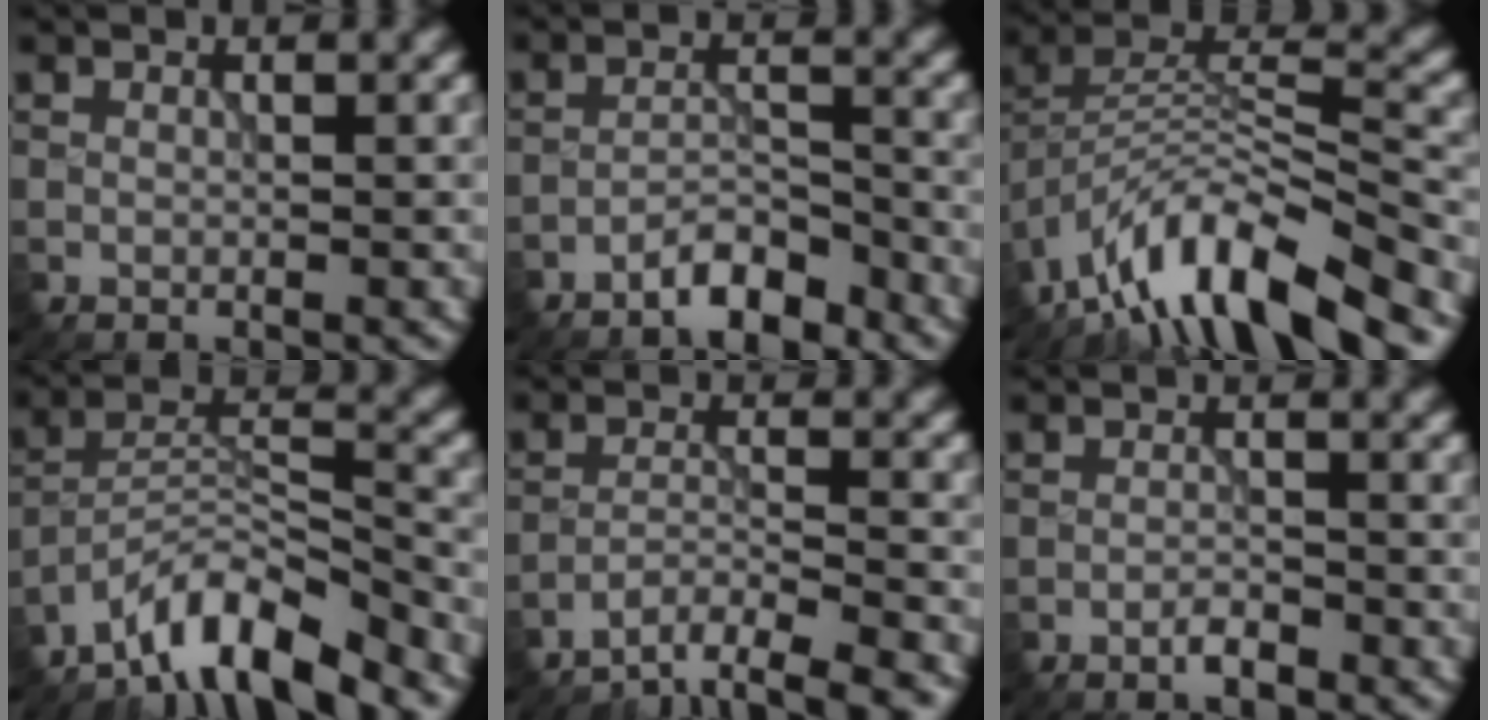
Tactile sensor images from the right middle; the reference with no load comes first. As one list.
[{"total": 3.6, "force": [-3.0, 0.8, 1.9], "torque": [-0.028, 0.010, -0.058]}, {"total": 12.1, "force": [-9.1, 3.1, 7.4], "torque": [-0.124, 0.016, -0.168]}, {"total": 7.9, "force": [-6.7, 1.6, 3.9], "torque": [-0.061, 0.004, -0.129]}, {"total": 5.0, "force": [-4.4, 0.8, 2.3], "torque": [-0.038, 0.000, -0.075]}, {"total": 1.5, "force": [-1.1, 0.4, 1.0], "torque": [-0.018, 0.002, -0.022]}]